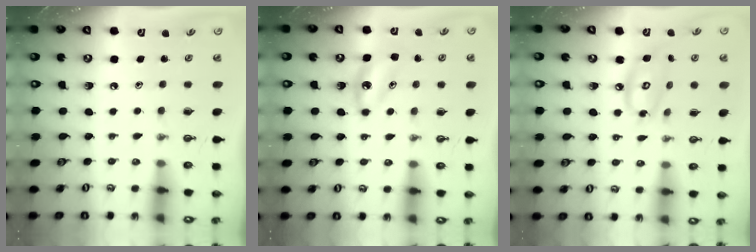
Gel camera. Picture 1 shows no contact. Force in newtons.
{"total": 7.1, "press": 7.0, "slide": 0.8}
{"total": 10.2, "press": 10.2, "slide": 0.9}